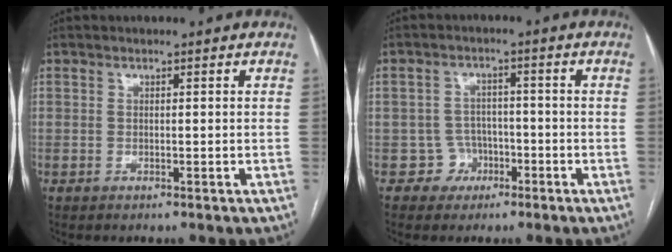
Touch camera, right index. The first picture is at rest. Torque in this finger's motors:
{"motor_torque": [-0.52, -0.03, -1.05, -0.21]}